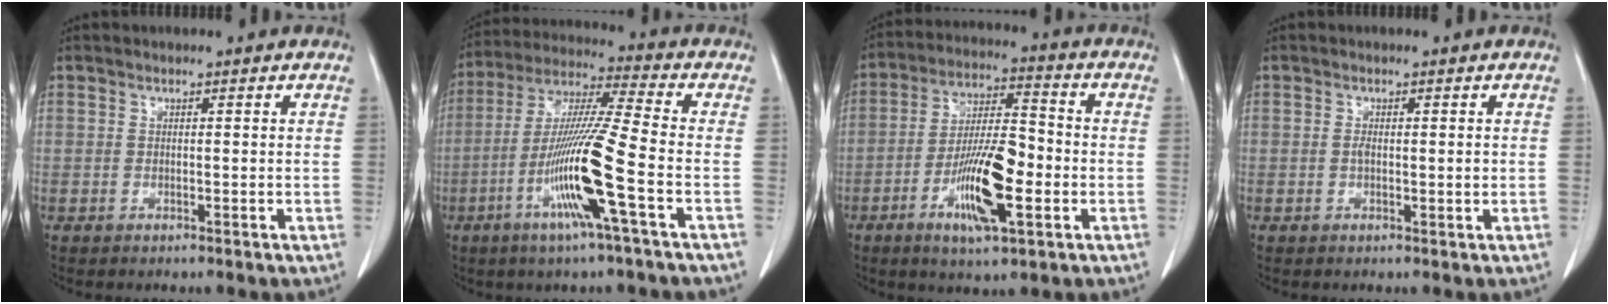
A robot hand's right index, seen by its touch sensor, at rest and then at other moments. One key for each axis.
{"total": 14.6, "fx": -5.2, "fy": -1.1, "fz": 13.6, "tx": -0.279, "ty": -0.014, "tz": -0.105}
{"total": 12.6, "fx": -4.3, "fy": 2.7, "fz": 11.5, "tx": -0.222, "ty": -0.005, "tz": -0.073}
{"total": 1.4, "fx": -0.2, "fy": 0.4, "fz": 1.3, "tx": -0.032, "ty": -0.001, "tz": -0.001}